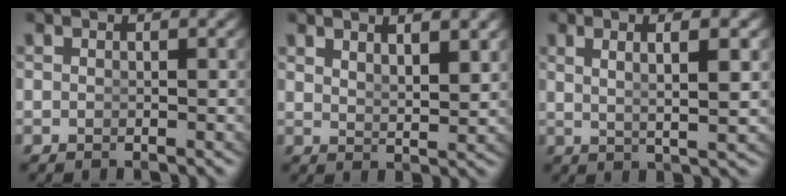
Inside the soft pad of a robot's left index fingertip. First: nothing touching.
{"total": 2.8, "force": [2.2, -0.1, 1.7], "torque": [-0.030, -0.015, 0.049]}
{"total": 4.3, "force": [1.7, 0.3, 3.9], "torque": [-0.058, 0.000, 0.038]}